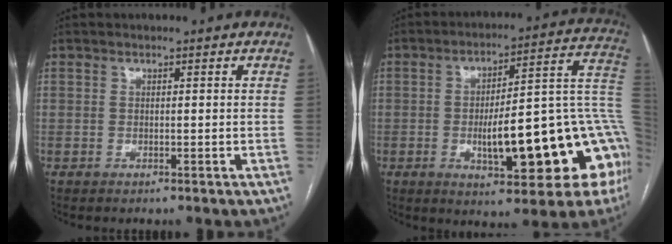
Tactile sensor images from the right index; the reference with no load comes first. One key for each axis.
{"total": 22.4, "fx": -5.3, "fy": 5.6, "fz": 21.0, "tx": -0.190, "ty": 0.035, "tz": -0.060}